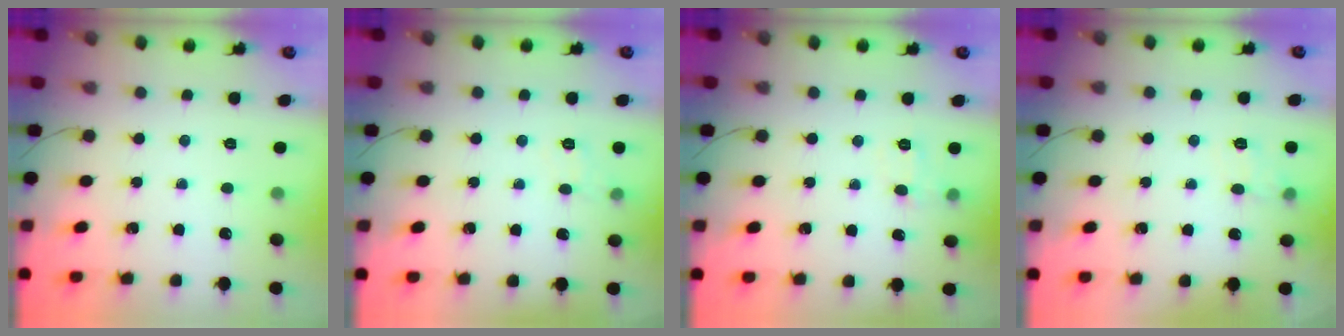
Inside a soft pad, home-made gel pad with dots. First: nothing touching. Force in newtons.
{"total": 6.1, "press": 5.9, "slide": 1.4}
{"total": 6.6, "press": 6.4, "slide": 1.3}
{"total": 5.5, "press": 5.2, "slide": 1.8}